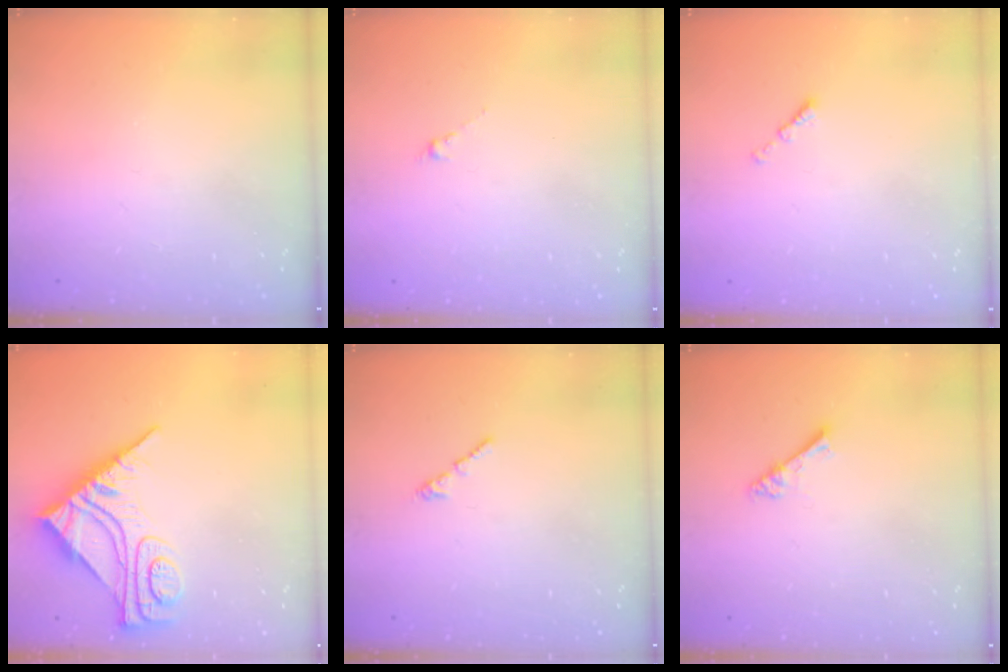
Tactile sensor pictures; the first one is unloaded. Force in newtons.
{"total": 0.5, "press": 0.3, "slide": 0.4}
{"total": 0.0}
{"total": 12.1, "press": 12.0, "slide": 1.4}
{"total": 0.7, "press": 0.6, "slide": 0.4}
{"total": 3.6, "press": 3.6, "slide": 0.3}